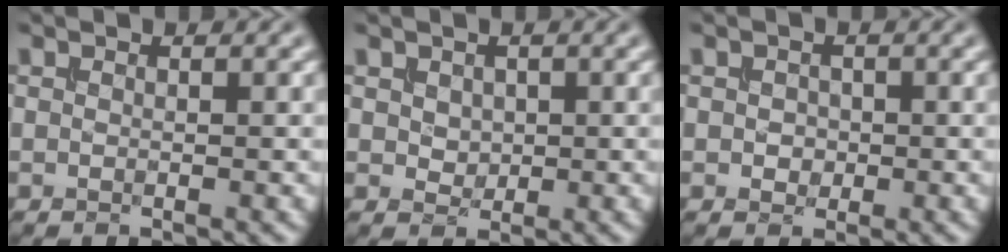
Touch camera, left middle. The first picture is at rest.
{"total": 1.5, "force": [0.4, 1.2, 0.8], "torque": [-0.023, -0.003, 0.008]}
{"total": 1.1, "force": [-0.1, 1.0, 0.6], "torque": [-0.014, -0.002, -0.004]}